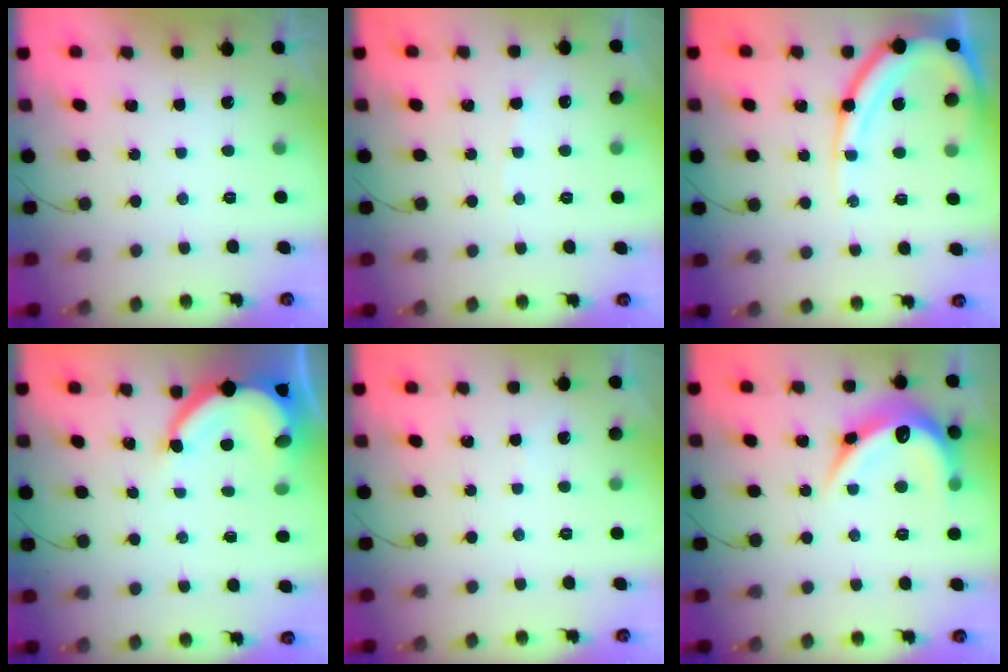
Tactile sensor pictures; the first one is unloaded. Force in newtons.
{"total": 3.1, "press": 3.0, "slide": 0.5}
{"total": 14.9, "press": 14.8, "slide": 1.5}
{"total": 9.2, "press": 9.2, "slide": 1.0}
{"total": 2.1, "press": 2.1, "slide": 0.3}
{"total": 16.7, "press": 16.7, "slide": 0.3}